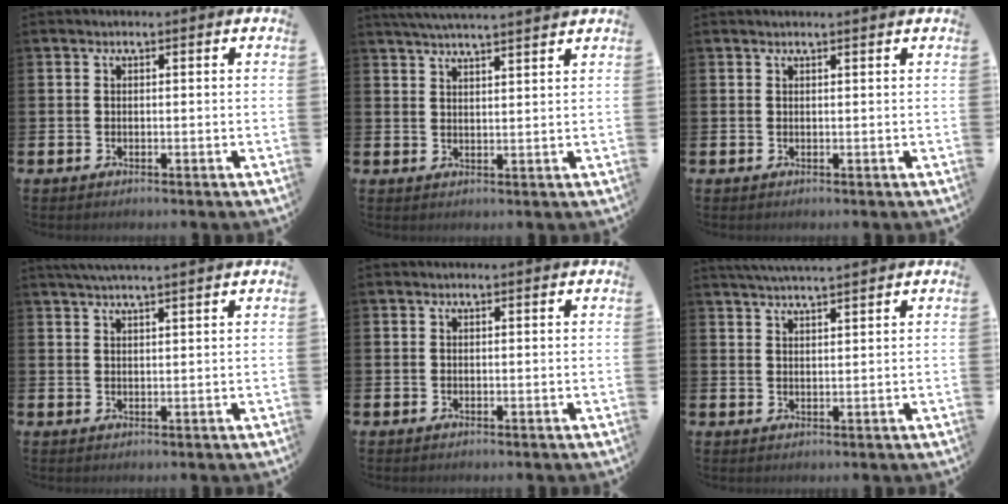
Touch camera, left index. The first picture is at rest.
{"total": 4.1, "force": [4.0, -0.5, 0.7], "torque": [-0.023, -0.016, 0.072]}
{"total": 0.5, "force": [0.5, -0.1, 0.1], "torque": [0.001, -0.002, 0.009]}
{"total": 3.0, "force": [2.9, -0.4, 0.7], "torque": [-0.026, -0.003, 0.054]}
{"total": 0.0}
{"total": 3.5, "force": [3.4, -0.4, 0.5], "torque": [-0.018, -0.011, 0.063]}